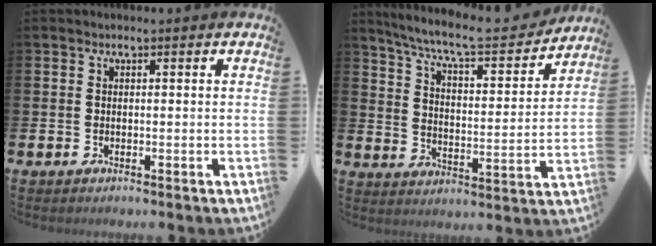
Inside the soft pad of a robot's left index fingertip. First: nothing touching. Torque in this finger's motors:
{"motor_torque": [1.01, -1.13, 0.20, 0.15]}